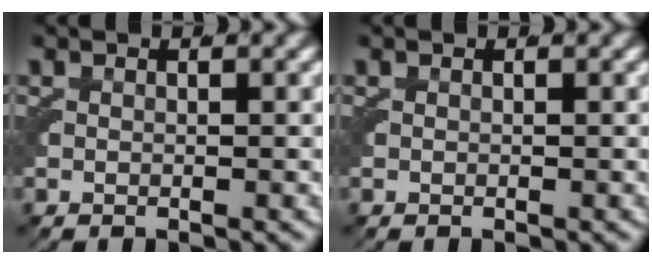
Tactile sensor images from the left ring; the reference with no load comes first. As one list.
[{"total": 0.0}]